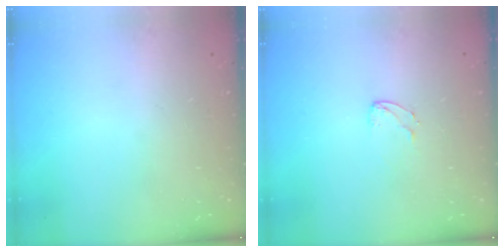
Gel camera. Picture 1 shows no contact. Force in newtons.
{"total": 3.1, "press": 3.1, "slide": 0.2}